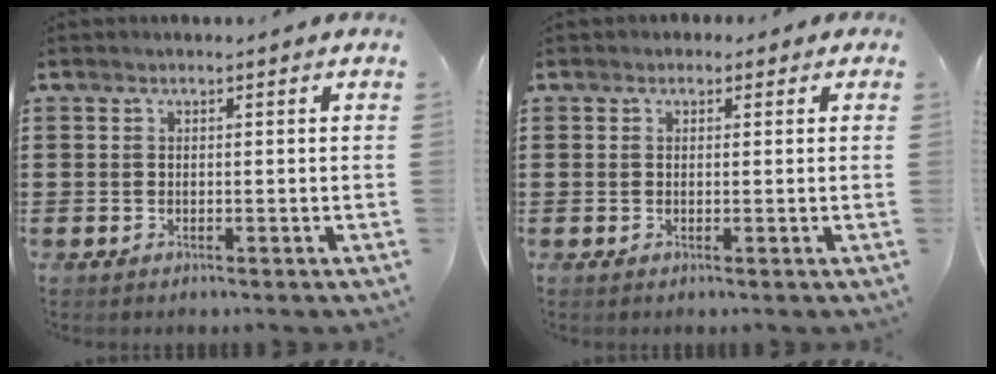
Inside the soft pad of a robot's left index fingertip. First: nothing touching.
{"total": 1.0, "force": [0.3, 0.9, 0.3], "torque": [-0.009, 0.007, 0.006]}